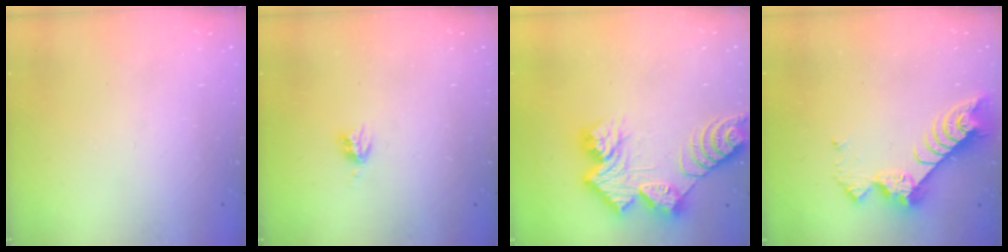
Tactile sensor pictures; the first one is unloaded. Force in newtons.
{"total": 3.1, "press": 3.1, "slide": 0.4}
{"total": 17.1, "press": 17.0, "slide": 1.3}
{"total": 8.3, "press": 8.3, "slide": 0.9}